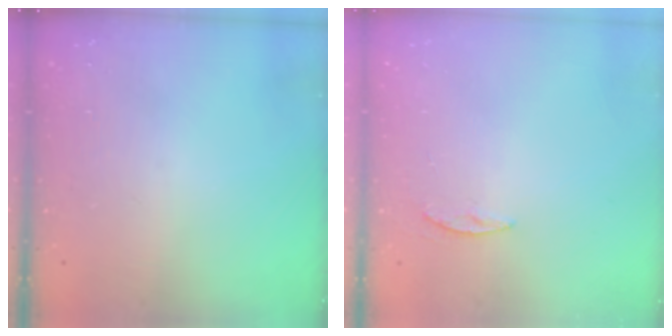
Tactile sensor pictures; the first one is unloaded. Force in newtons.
{"total": 3.5, "press": 3.5, "slide": 0.4}